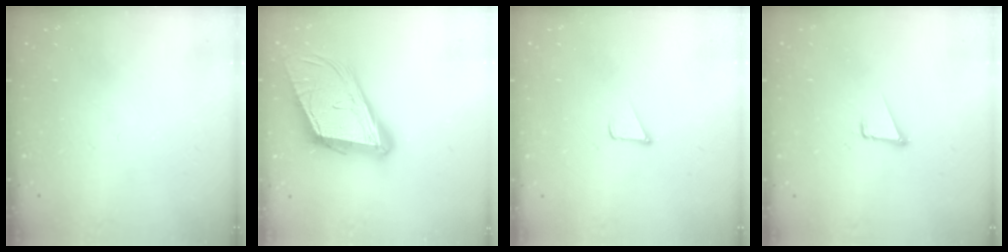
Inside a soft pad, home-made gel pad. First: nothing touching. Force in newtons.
{"total": 18.6, "press": 18.2, "slide": 3.8}
{"total": 1.7, "press": 1.7, "slide": 0.1}
{"total": 1.7, "press": 1.7, "slide": 0.1}